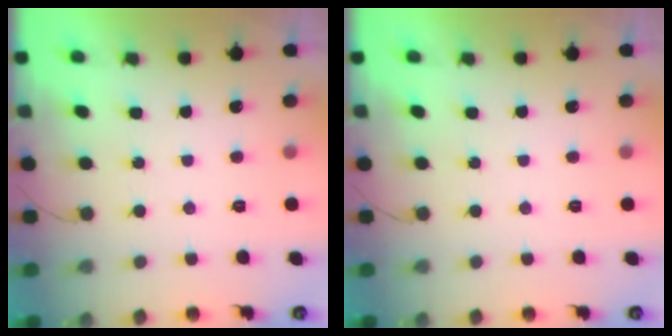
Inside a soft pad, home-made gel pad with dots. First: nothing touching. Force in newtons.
{"total": 0.0}